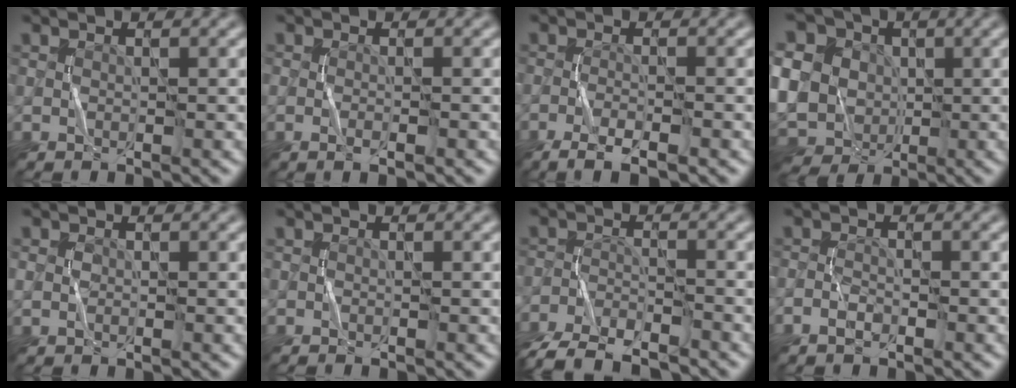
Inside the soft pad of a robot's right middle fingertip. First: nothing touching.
{"total": 1.3, "force": [-0.5, 0.4, 1.2], "torque": [-0.022, -0.002, -0.009]}
{"total": 3.5, "force": [-2.3, 0.7, 2.6], "torque": [-0.049, 0.000, -0.044]}
{"total": 14.2, "force": [0.6, 11.7, 8.1], "torque": [-0.190, 0.010, -0.017]}
{"total": 0.9, "force": [0.0, 0.7, 0.6], "torque": [-0.013, 0.000, 0.000]}
{"total": 0.0}
{"total": 7.9, "force": [-7.1, 2.1, 2.8], "torque": [-0.052, -0.024, -0.124]}
{"total": 1.3, "force": [-0.9, 0.6, 0.7], "torque": [-0.014, 0.003, -0.020]}